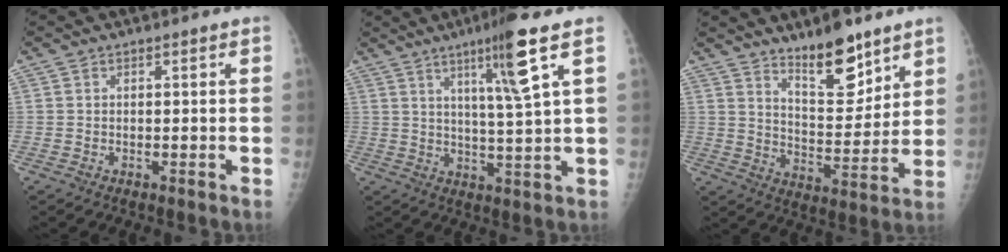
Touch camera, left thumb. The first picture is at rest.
{"total": 12.6, "force": [6.3, -0.9, 10.9], "torque": [-0.181, -0.034, 0.107]}
{"total": 12.0, "force": [8.8, 4.3, 6.9], "torque": [-0.079, -0.075, 0.154]}